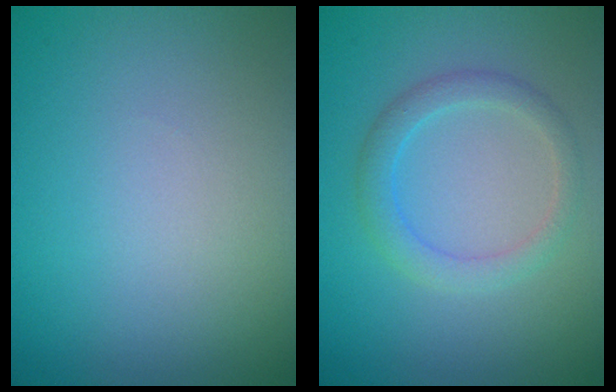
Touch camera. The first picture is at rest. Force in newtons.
{"total": 2.4, "press": 2.4, "slide": 0.1}